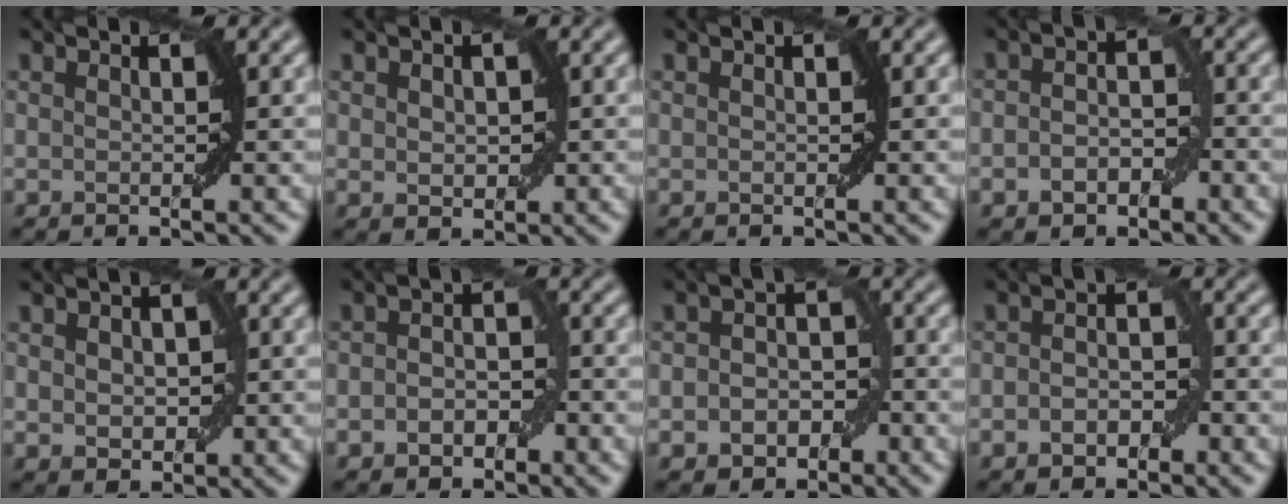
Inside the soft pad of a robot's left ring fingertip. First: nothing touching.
{"total": 1.8, "force": [0.2, 1.3, 1.3], "torque": [-0.019, 0.001, 0.007]}
{"total": 0.0}
{"total": 3.2, "force": [-1.1, 2.1, 2.2], "torque": [-0.029, 0.001, -0.023]}
{"total": 2.8, "force": [0.1, 2.0, 2.0], "torque": [-0.029, -0.001, 0.004]}
{"total": 3.2, "force": [-1.0, 2.2, 2.1], "torque": [-0.026, 0.001, -0.021]}
{"total": 4.4, "force": [-1.5, 3.3, 2.4], "torque": [-0.014, -0.002, -0.032]}
{"total": 2.9, "force": [-0.9, 1.8, 2.1], "torque": [-0.032, 0.002, -0.019]}